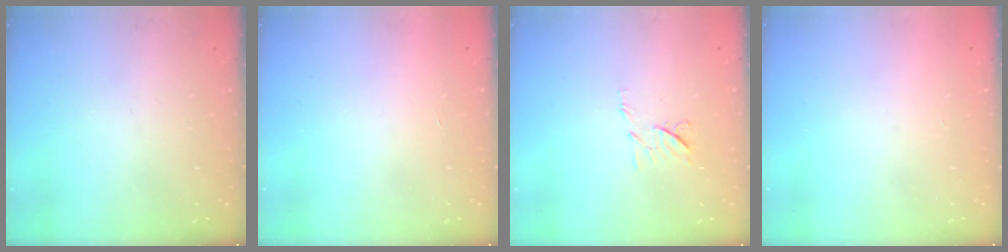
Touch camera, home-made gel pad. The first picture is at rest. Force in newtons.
{"total": 1.7, "press": 1.7, "slide": 0.1}
{"total": 7.2, "press": 7.0, "slide": 1.4}
{"total": 1.6, "press": 1.6, "slide": 0.1}